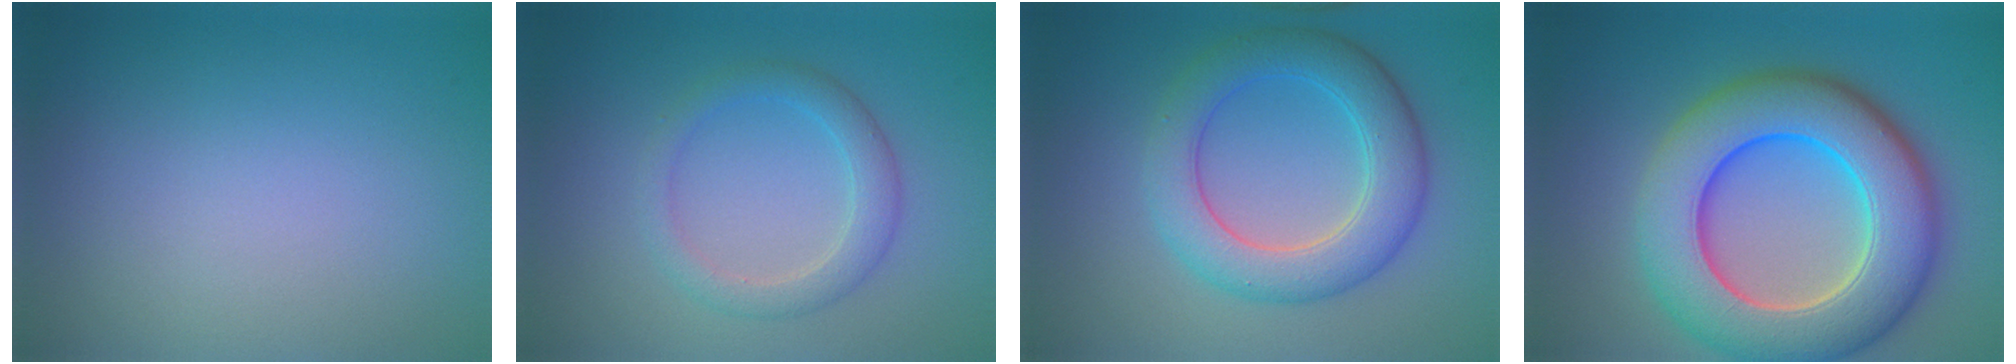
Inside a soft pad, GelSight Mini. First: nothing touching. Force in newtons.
{"total": 2.8, "press": 2.8, "slide": 0.3}
{"total": 5.9, "press": 5.9, "slide": 0.0}
{"total": 11.7, "press": 11.7, "slide": 0.9}